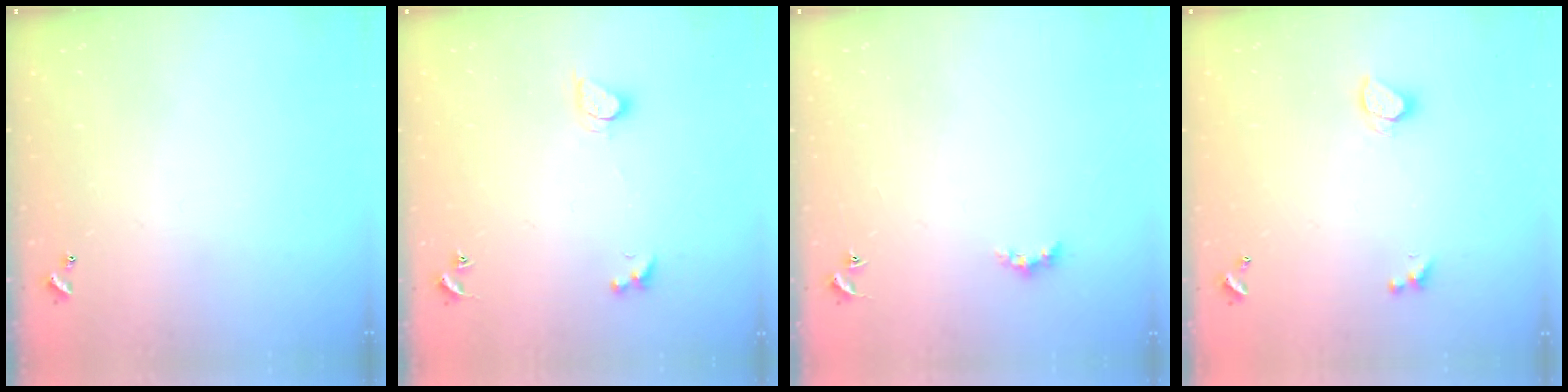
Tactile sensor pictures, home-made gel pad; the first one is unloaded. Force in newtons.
{"total": 1.7, "press": 1.7, "slide": 0.4}
{"total": 2.2, "press": 2.1, "slide": 0.5}
{"total": 1.8, "press": 1.7, "slide": 0.5}